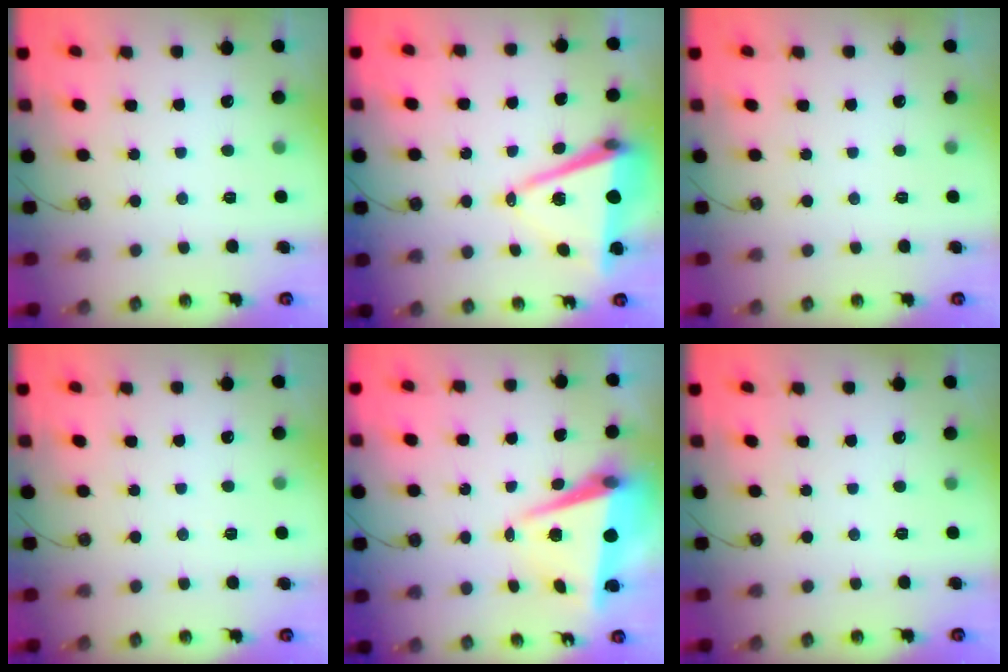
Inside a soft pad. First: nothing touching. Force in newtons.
{"total": 10.7, "press": 9.9, "slide": 4.1}
{"total": 0.0}
{"total": 2.5, "press": 1.7, "slide": 1.8}
{"total": 8.0, "press": 7.8, "slide": 1.7}
{"total": 0.0}